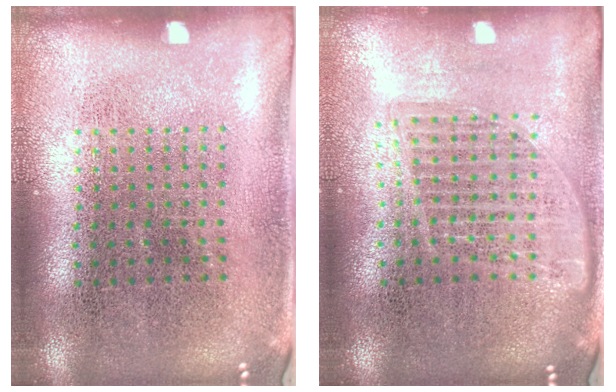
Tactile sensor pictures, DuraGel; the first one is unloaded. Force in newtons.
{"total": 1.6, "press": 1.4, "slide": 0.8}